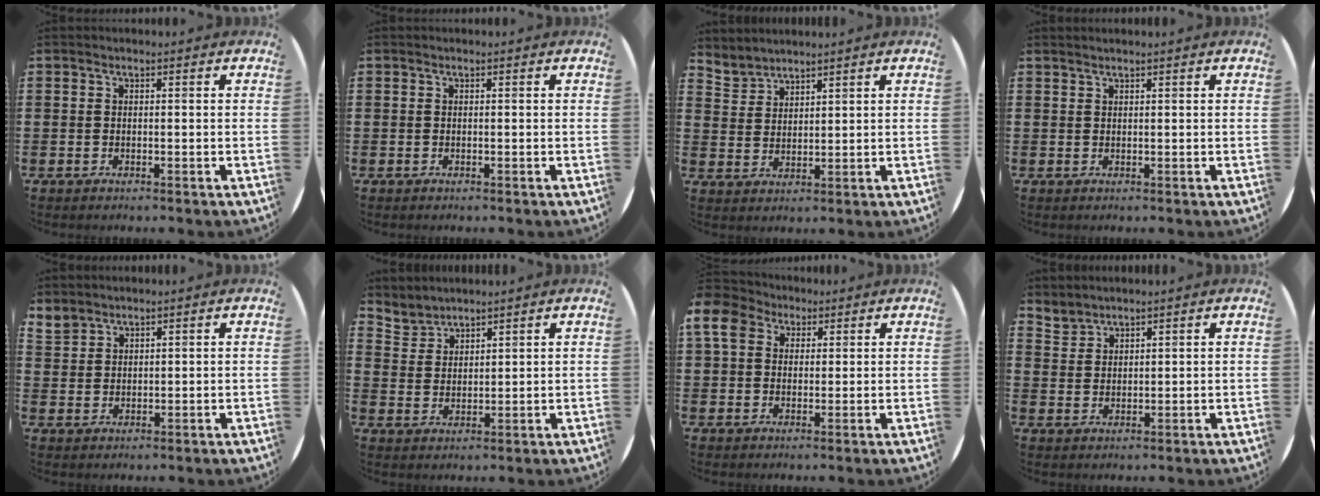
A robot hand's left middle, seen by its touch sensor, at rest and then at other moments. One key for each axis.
{"total": 0.0}
{"total": 3.1, "fx": 3.0, "fy": 0.4, "fz": -0.6, "tx": 0.004, "ty": -0.011, "tz": 0.059}
{"total": 0.5, "fx": 0.5, "fy": -0.1, "fz": 0.0, "tx": 0.001, "ty": 0.000, "tz": 0.011}
{"total": 2.4, "fx": 2.4, "fy": 0.5, "fz": -0.2, "tx": 0.000, "ty": -0.004, "tz": 0.047}
{"total": 3.4, "fx": 3.3, "fy": 0.6, "fz": -0.6, "tx": 0.003, "ty": -0.012, "tz": 0.064}
{"total": 6.1, "fx": 3.4, "fy": 4.5, "fz": 2.3, "tx": -0.057, "ty": 0.013, "tz": 0.062}
{"total": 2.7, "fx": 2.7, "fy": 0.3, "fz": -0.5, "tx": 0.004, "ty": -0.008, "tz": 0.052}